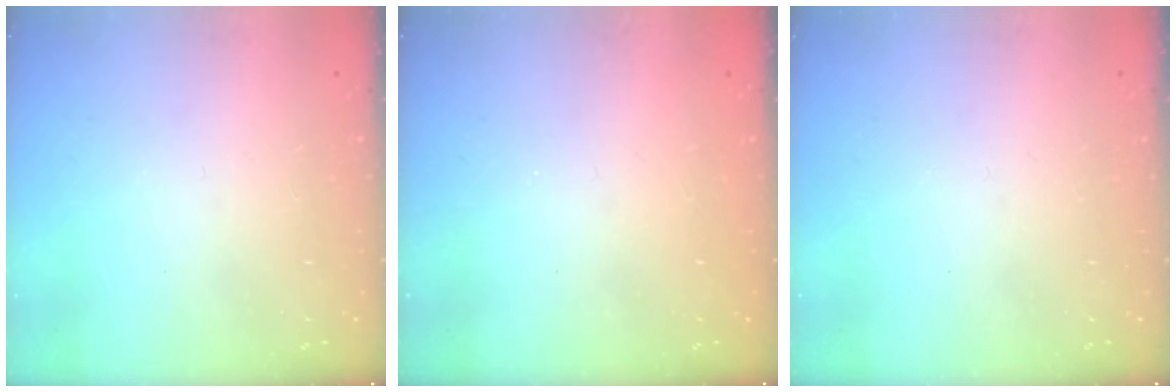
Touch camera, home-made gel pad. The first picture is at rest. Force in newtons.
{"total": 1.1, "press": 1.0, "slide": 0.1}
{"total": 0.0}